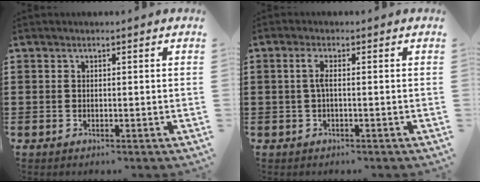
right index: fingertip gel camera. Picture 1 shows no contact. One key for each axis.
{"total": 2.3, "fx": -0.2, "fy": 0.4, "fz": 2.2, "tx": -0.051, "ty": -0.002, "tz": -0.007}